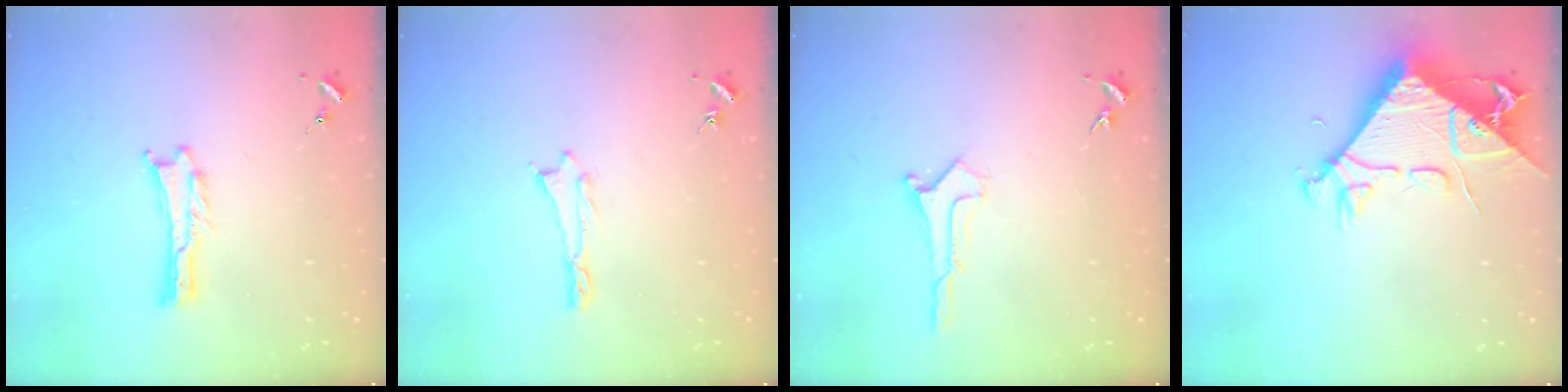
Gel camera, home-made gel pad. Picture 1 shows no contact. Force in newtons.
{"total": 0.0}
{"total": 0.6, "press": 0.6, "slide": 0.1}
{"total": 9.8, "press": 9.7, "slide": 1.1}